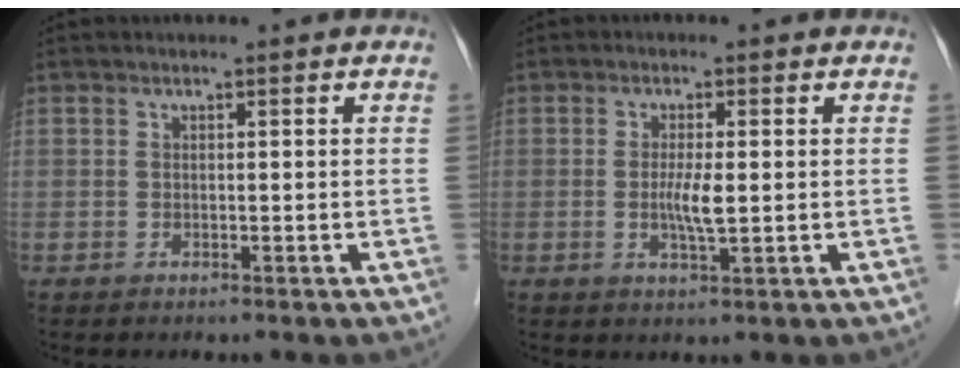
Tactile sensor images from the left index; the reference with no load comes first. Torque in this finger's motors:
{"motor_torque": [0.14, 0.11, 0.08, 0.04]}